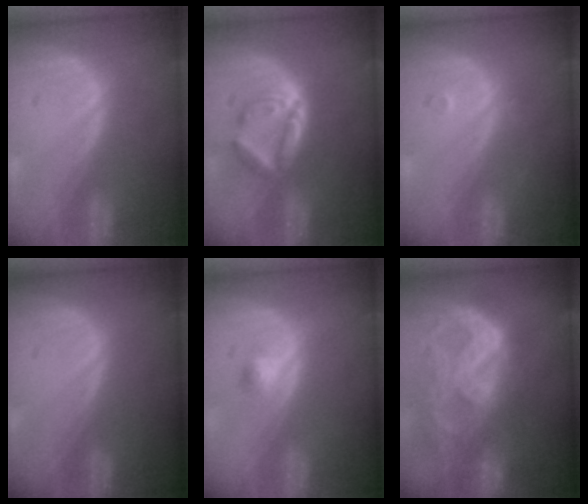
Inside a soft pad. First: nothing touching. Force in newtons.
{"total": 6.2, "press": 5.4, "slide": 3.0}
{"total": 1.2, "press": 1.0, "slide": 0.7}
{"total": 0.0}
{"total": 2.2, "press": 2.0, "slide": 1.0}
{"total": 11.3, "press": 9.6, "slide": 6.0}